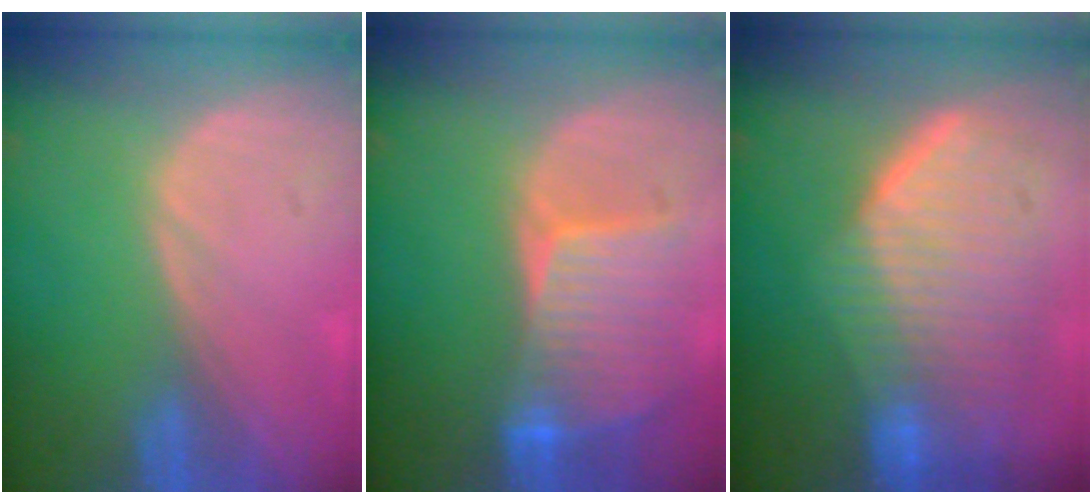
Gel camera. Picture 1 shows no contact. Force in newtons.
{"total": 8.5, "press": 7.8, "slide": 3.5}
{"total": 9.7, "press": 9.1, "slide": 3.4}